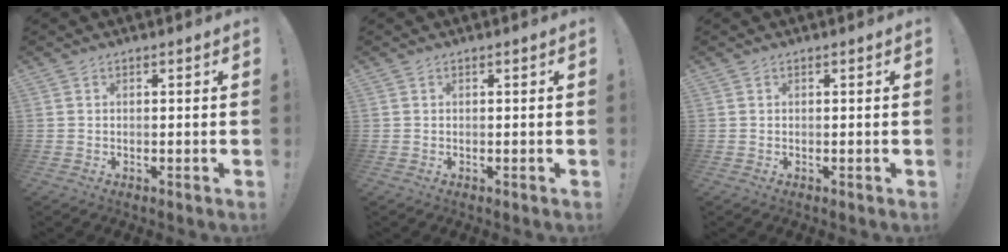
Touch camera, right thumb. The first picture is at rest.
{"total": 0.0}
{"total": 0.0}